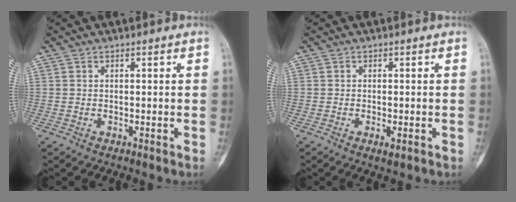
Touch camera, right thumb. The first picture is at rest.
{"total": 1.9, "force": [-0.7, 0.8, 1.6], "torque": [-0.025, 0.000, -0.009]}